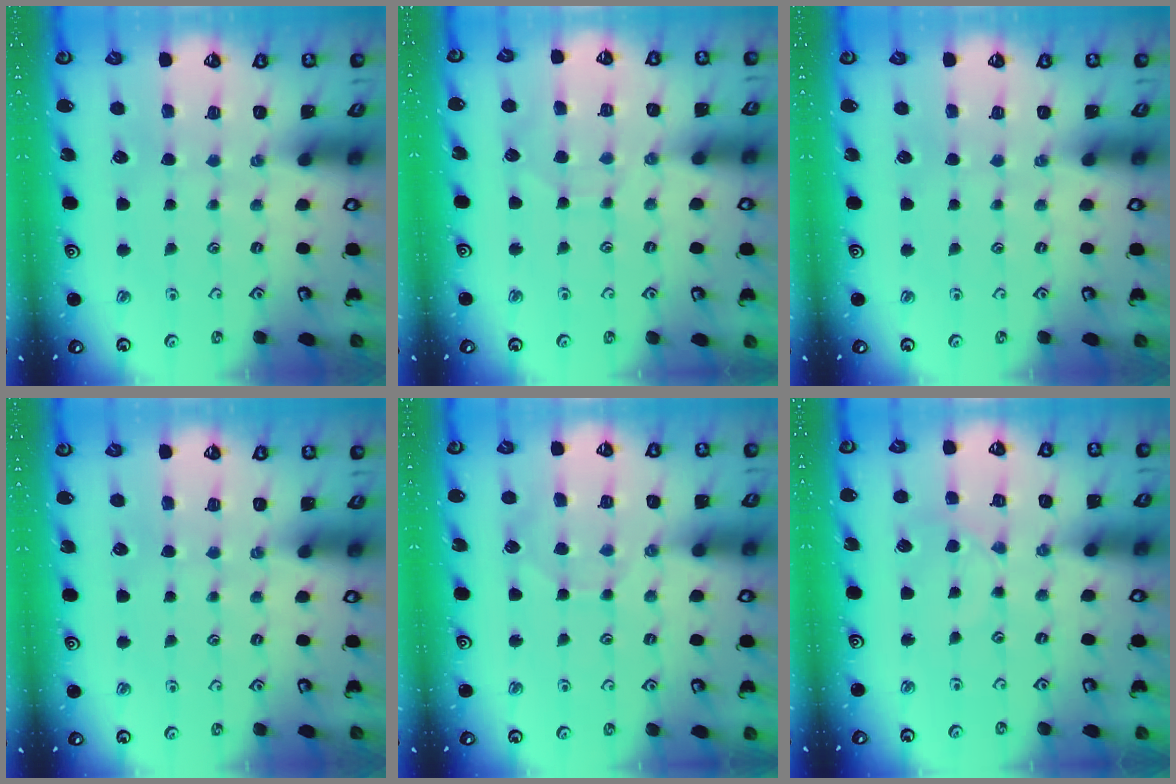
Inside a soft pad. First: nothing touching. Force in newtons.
{"total": 5.0, "press": 5.0, "slide": 0.5}
{"total": 0.0}
{"total": 0.0}
{"total": 4.5, "press": 4.5, "slide": 0.5}
{"total": 1.5, "press": 1.5, "slide": 0.4}